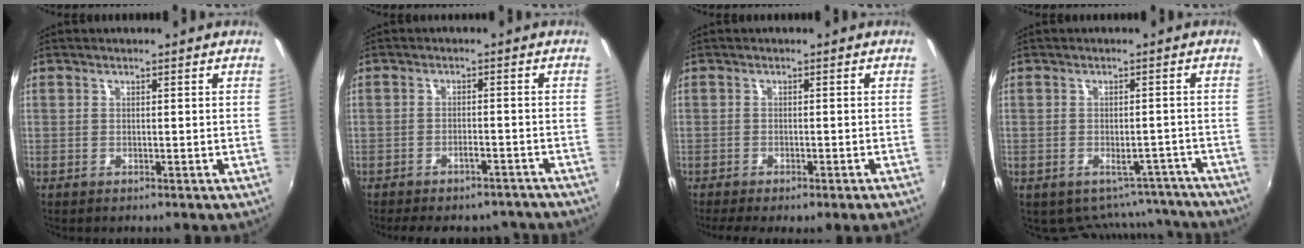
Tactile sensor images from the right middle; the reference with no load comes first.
{"total": 11.9, "force": [-10.3, 4.1, 4.3], "torque": [-0.096, -0.001, -0.123]}
{"total": 4.4, "force": [-3.3, 0.3, 2.8], "torque": [-0.055, -0.018, -0.050]}
{"total": 10.0, "force": [-8.6, 4.9, 1.6], "torque": [-0.022, 0.018, -0.091]}